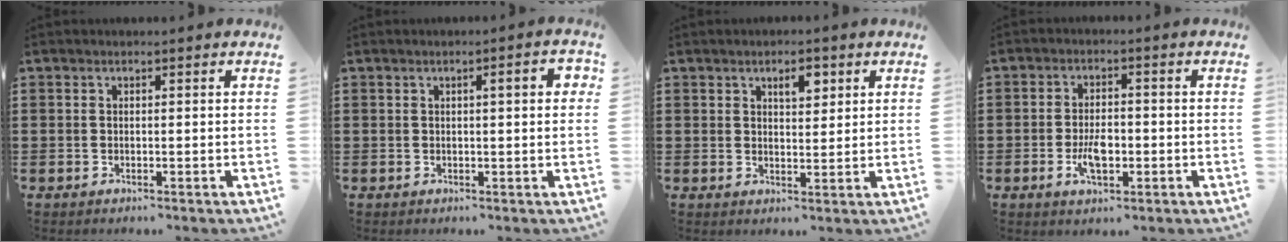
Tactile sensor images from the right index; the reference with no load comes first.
{"total": 2.9, "force": [0.6, 0.4, 2.8], "torque": [-0.044, 0.003, 0.005]}
{"total": 3.4, "force": [1.8, 1.5, 2.4], "torque": [-0.030, -0.002, 0.026]}
{"total": 5.0, "force": [-1.3, 2.3, 4.2], "torque": [-0.087, 0.001, -0.025]}